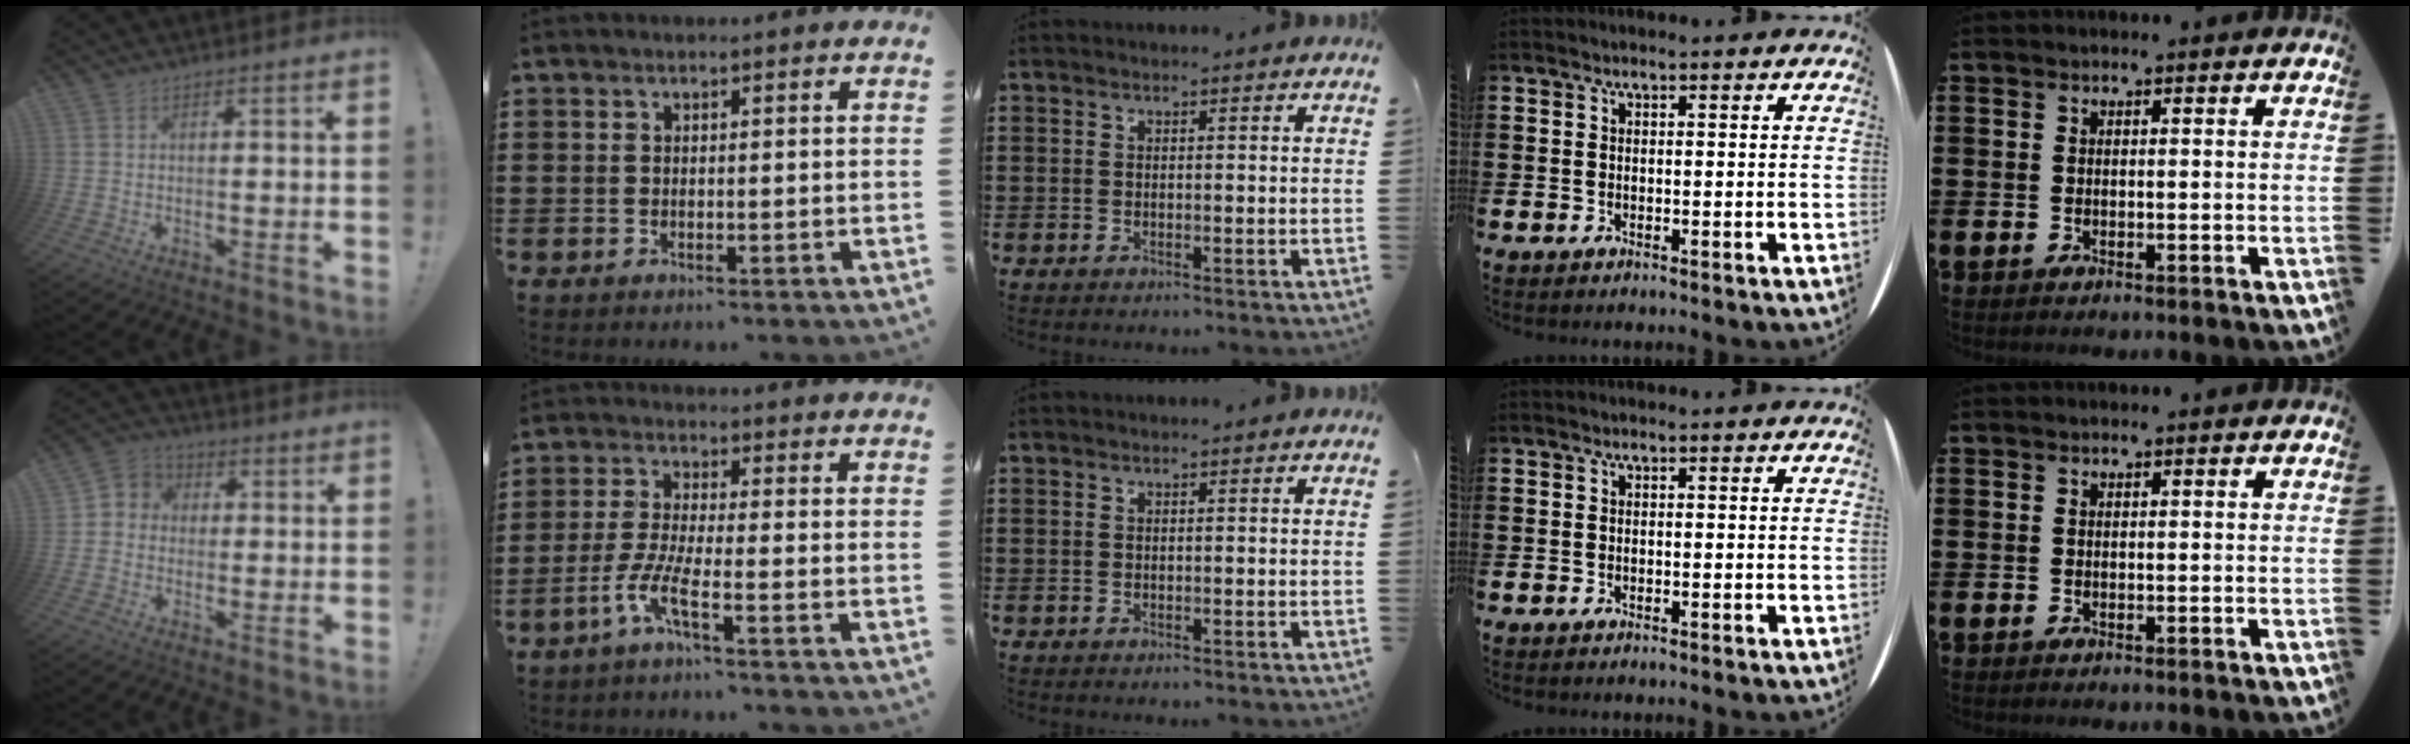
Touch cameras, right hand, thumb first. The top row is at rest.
{"thumb": {"total": 4.9, "force": [-1.5, 4.5, 1.5], "torque": [-0.026, 0.022, -0.024]}, "index": {"total": 5.4, "force": [-3.1, 0.5, 4.3], "torque": [-0.116, -0.017, -0.068]}}